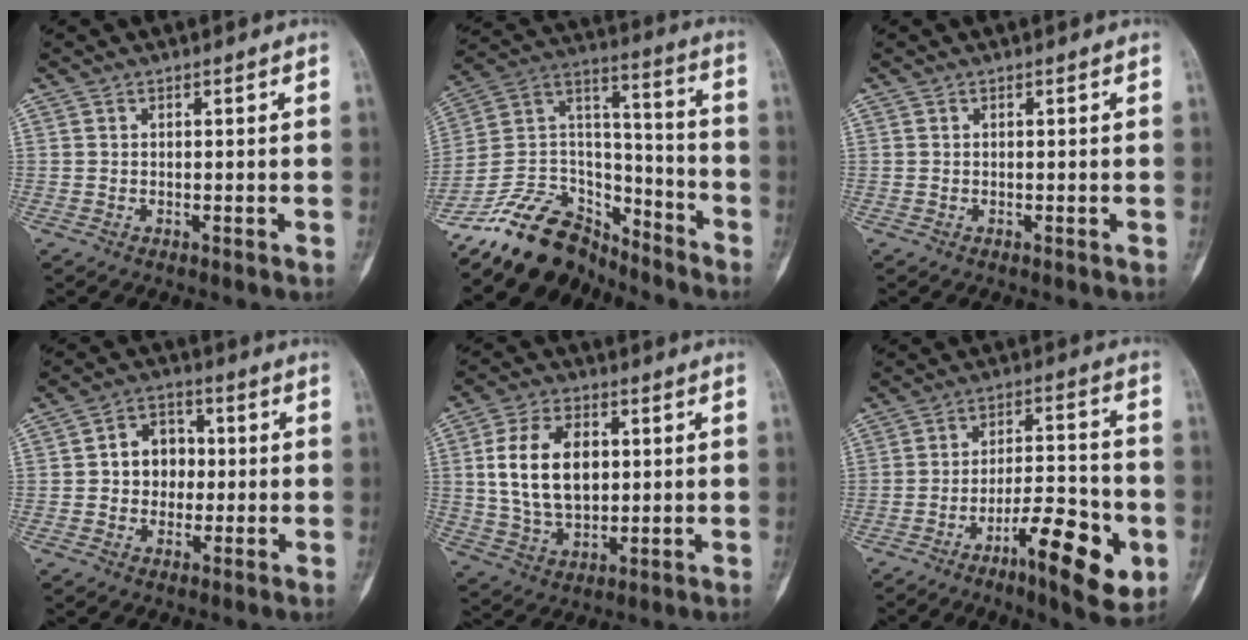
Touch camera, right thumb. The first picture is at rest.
{"total": 17.8, "force": [-14.9, 8.5, 4.5], "torque": [-0.052, 0.124, -0.273]}
{"total": 0.0}
{"total": 7.6, "force": [0.1, 6.3, 4.4], "torque": [-0.026, 0.015, -0.006]}
{"total": 14.1, "force": [2.2, 9.1, 10.5], "torque": [-0.168, -0.004, 0.042]}
{"total": 15.4, "force": [-6.4, 4.6, 13.2], "torque": [-0.183, 0.031, -0.096]}